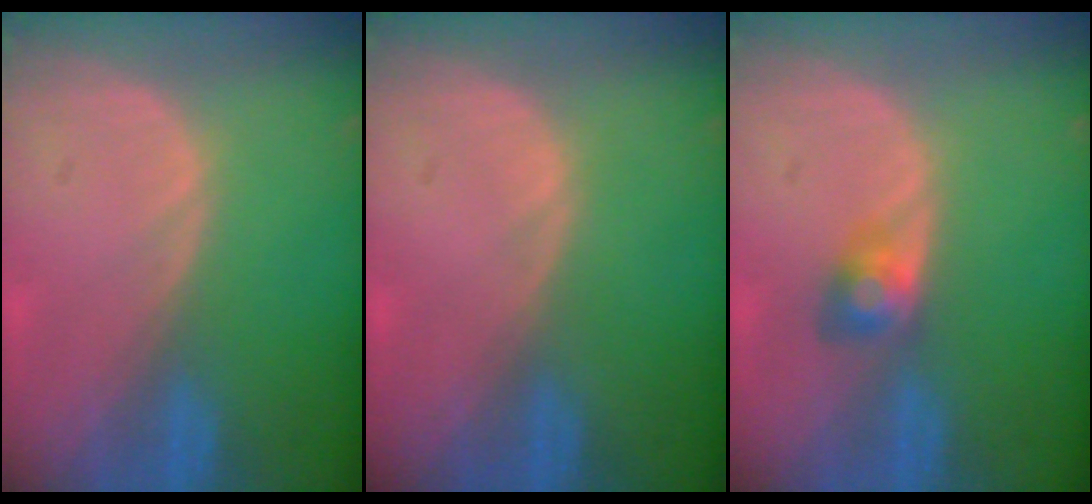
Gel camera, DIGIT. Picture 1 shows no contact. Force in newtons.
{"total": 0.0}
{"total": 2.7, "press": 2.7, "slide": 0.0}